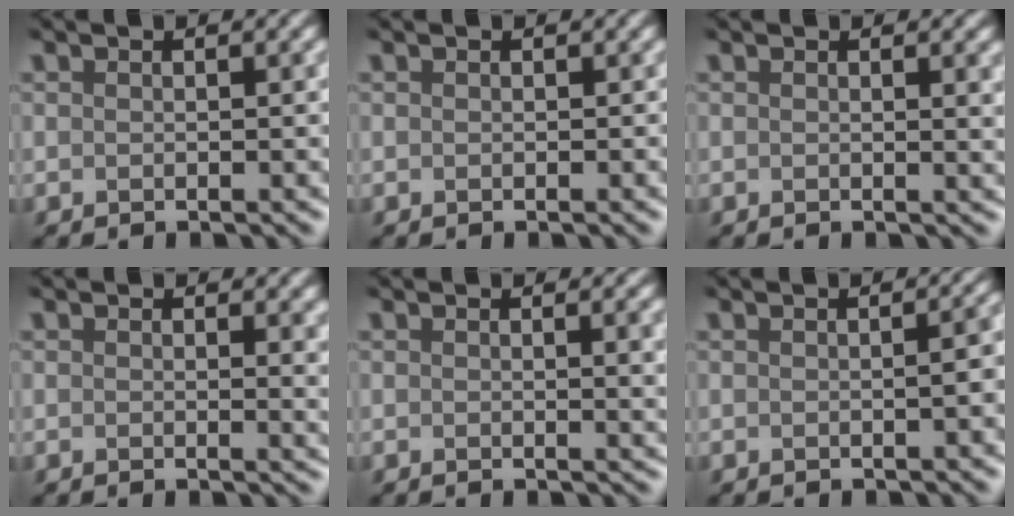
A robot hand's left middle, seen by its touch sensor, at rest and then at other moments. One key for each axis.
{"total": 0.0}
{"total": 1.2, "fx": 0.5, "fy": 0.5, "fz": 1.0, "tx": -0.010, "ty": -0.005, "tz": 0.003}
{"total": 1.7, "fx": 0.5, "fy": 0.7, "fz": 1.5, "tx": -0.017, "ty": -0.003, "tz": 0.004}
{"total": 2.0, "fx": 0.6, "fy": 0.9, "fz": 1.8, "tx": -0.012, "ty": -0.001, "tz": 0.001}
{"total": 2.0, "fx": -0.2, "fy": 0.8, "fz": 1.8, "tx": 0.001, "ty": 0.009, "tz": -0.011}